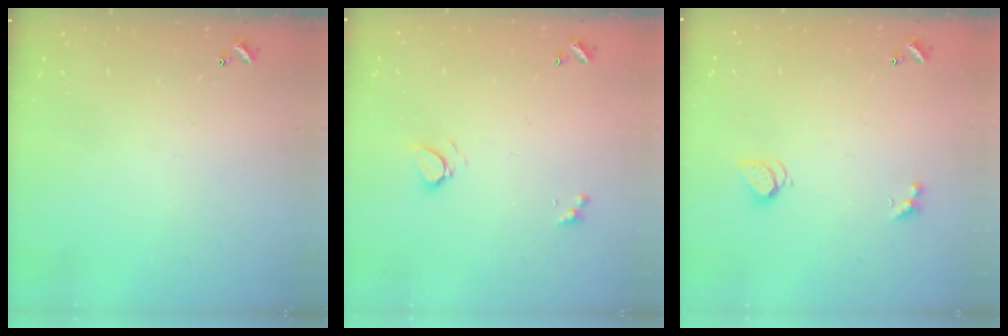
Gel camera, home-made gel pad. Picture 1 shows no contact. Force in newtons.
{"total": 2.6, "press": 2.6, "slide": 0.4}
{"total": 2.0, "press": 2.0, "slide": 0.5}